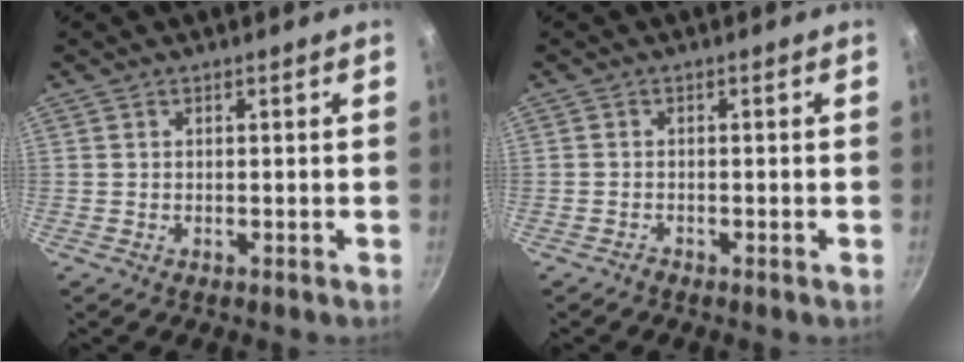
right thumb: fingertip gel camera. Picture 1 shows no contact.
{"total": 0.6, "force": [-0.6, 0.0, 0.2], "torque": [-0.014, 0.006, -0.014]}